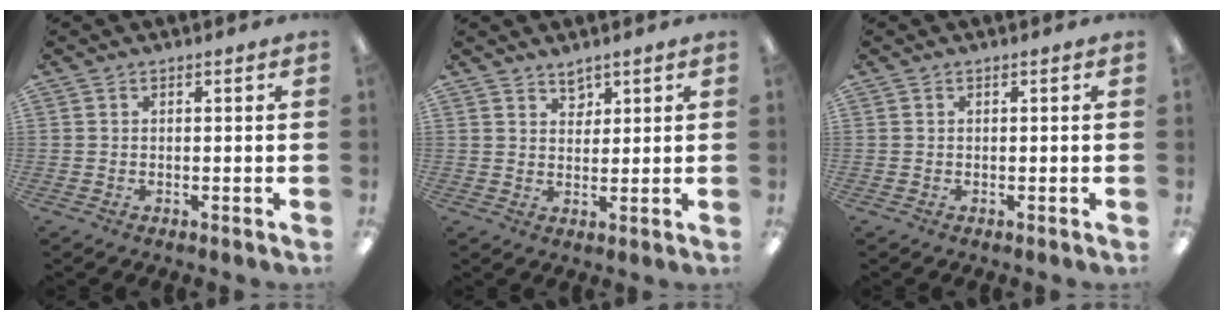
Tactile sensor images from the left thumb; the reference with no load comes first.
{"total": 3.3, "force": [2.8, 1.7, 0.7], "torque": [-0.001, -0.016, 0.050]}
{"total": 0.0}